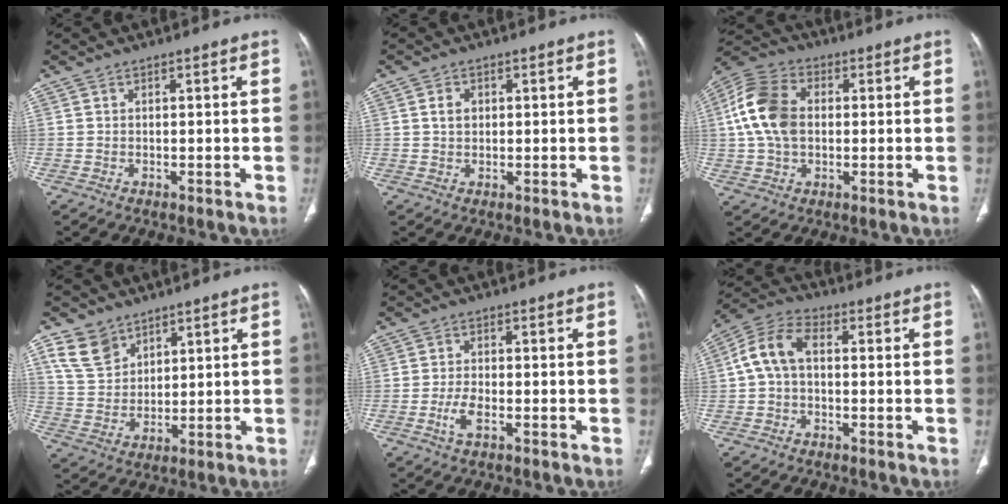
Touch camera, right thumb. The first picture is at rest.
{"total": 2.5, "force": [0.5, 1.9, 1.5], "torque": [-0.021, 0.003, 0.009]}
{"total": 12.6, "force": [1.1, 8.6, 9.1], "torque": [-0.177, 0.024, 0.015]}
{"total": 7.8, "force": [5.2, 5.2, 2.8], "torque": [-0.033, -0.022, 0.114]}
{"total": 3.5, "force": [-1.4, 1.4, 2.9], "torque": [-0.063, 0.005, -0.028]}
{"total": 8.3, "force": [0.3, 5.3, 6.3], "torque": [-0.123, 0.027, -0.004]}